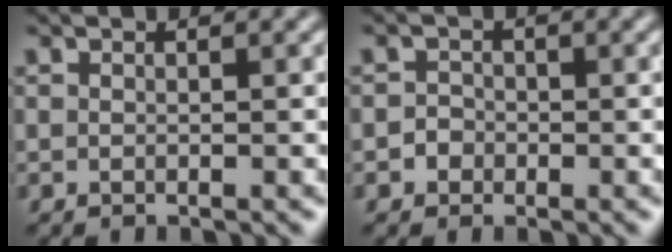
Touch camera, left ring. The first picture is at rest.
{"total": 1.2, "force": [-0.4, 1.1, 0.1], "torque": [0.008, 0.002, -0.010]}